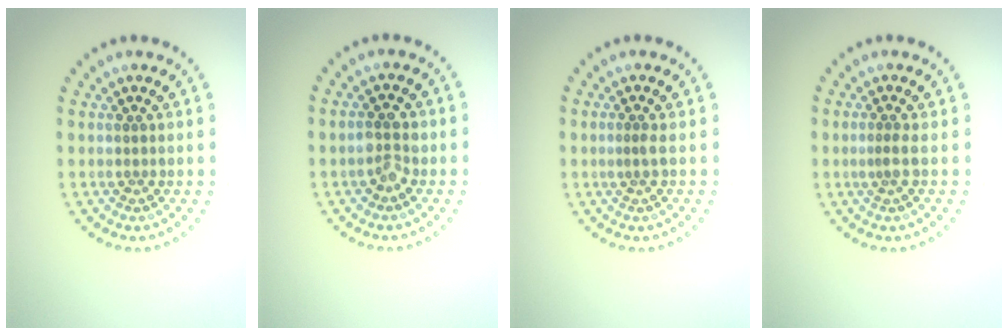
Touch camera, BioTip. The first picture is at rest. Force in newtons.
{"total": 2.0, "press": 1.9, "slide": 0.3}
{"total": 0.8, "press": 0.4, "slide": 0.7}
{"total": 0.8, "press": 0.5, "slide": 0.7}